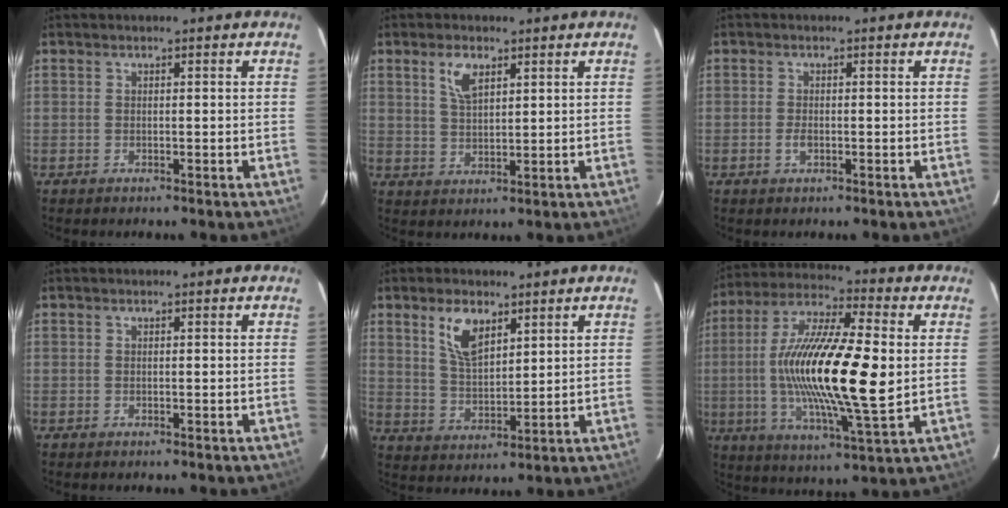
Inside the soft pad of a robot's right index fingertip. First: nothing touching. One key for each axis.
{"total": 5.0, "fx": 2.7, "fy": 2.3, "fz": 3.6, "tx": -0.065, "ty": 0.006, "tz": 0.053}
{"total": 1.6, "fx": -0.5, "fy": 0.9, "fz": 1.2, "tx": -0.025, "ty": 0.000, "tz": -0.010}
{"total": 0.0}
{"total": 7.6, "fx": 4.3, "fy": 3.6, "fz": 5.2, "tx": -0.097, "ty": 0.005, "tz": 0.088}
{"total": 22.4, "fx": 0.6, "fy": 4.6, "fz": 21.9, "tx": -0.411, "ty": 0.000, "tz": 0.000}